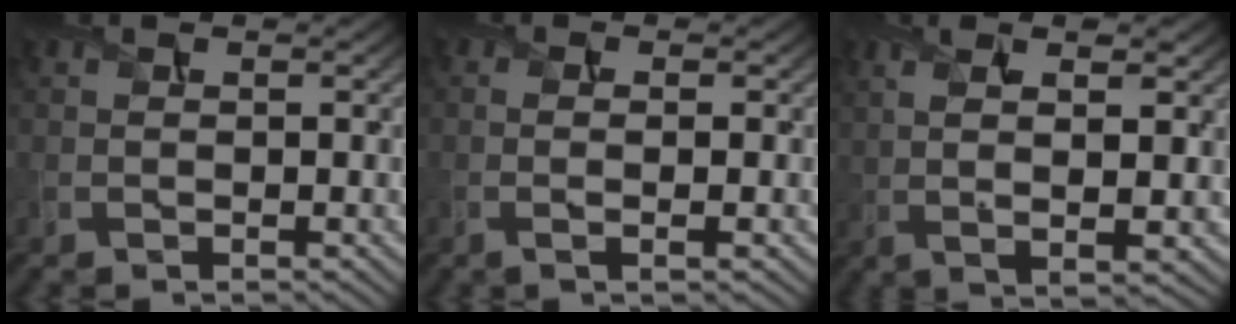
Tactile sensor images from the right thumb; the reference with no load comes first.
{"total": 2.0, "force": [-0.4, 0.4, 2.0], "torque": [-0.039, -0.001, -0.010]}
{"total": 7.5, "force": [2.0, 1.9, 6.9], "torque": [-0.109, 0.007, 0.027]}